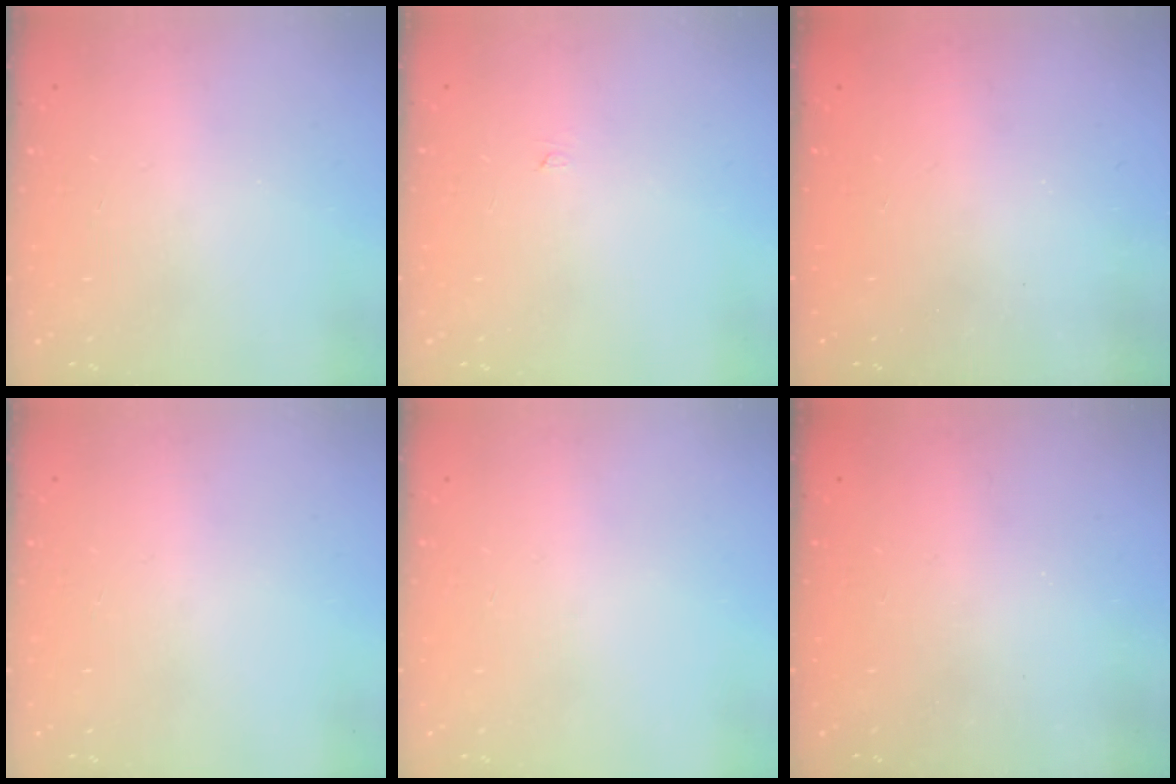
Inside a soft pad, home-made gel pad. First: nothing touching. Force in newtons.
{"total": 2.6, "press": 2.6, "slide": 0.3}
{"total": 2.4, "press": 2.3, "slide": 0.8}
{"total": 0.0}
{"total": 0.0}
{"total": 2.3, "press": 2.2, "slide": 0.8}